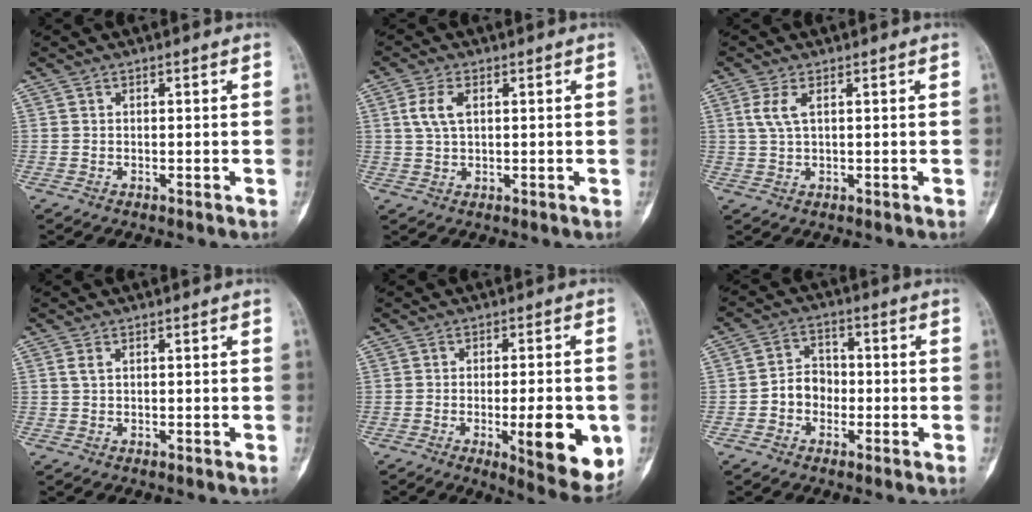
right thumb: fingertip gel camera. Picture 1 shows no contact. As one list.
[{"total": 4.7, "force": [1.3, 2.4, 3.8], "torque": [-0.087, 0.003, 0.026]}, {"total": 3.5, "force": [1.2, 1.3, 3.1], "torque": [-0.080, 0.004, 0.030]}, {"total": 1.2, "force": [0.5, 0.5, 0.9], "torque": [-0.025, 0.007, 0.013]}, {"total": 13.2, "force": [-3.3, 3.9, 12.1], "torque": [-0.148, -0.013, -0.038]}, {"total": 5.9, "force": [-1.4, 4.9, 2.9], "torque": [-0.026, 0.024, -0.036]}]